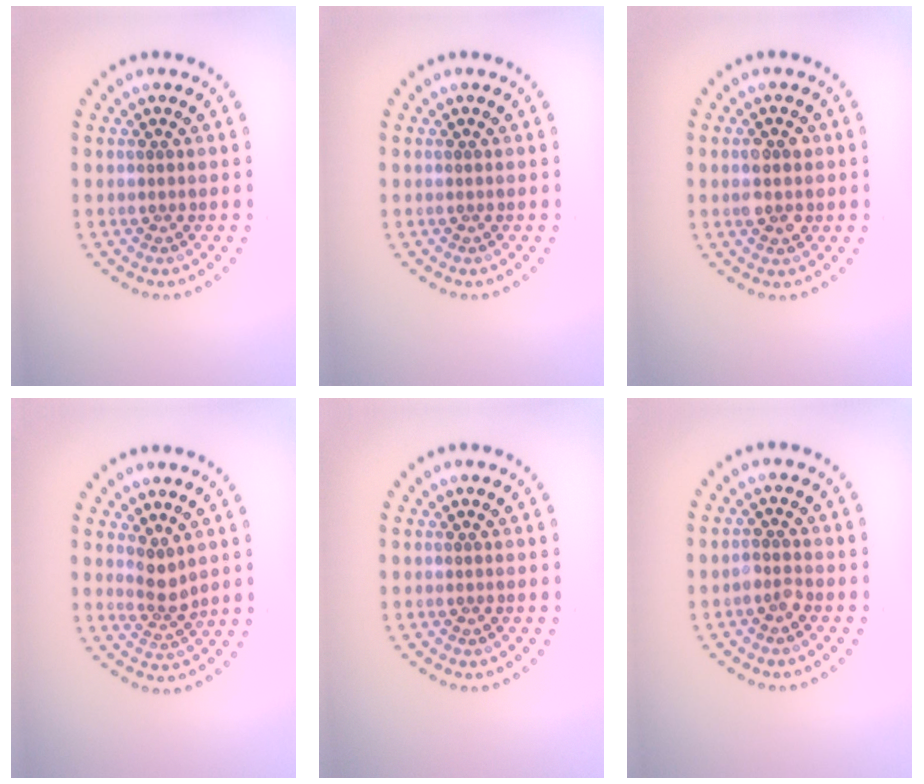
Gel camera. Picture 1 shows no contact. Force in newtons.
{"total": 0.0}
{"total": 2.8, "press": 2.8, "slide": 0.3}
{"total": 2.0, "press": 1.6, "slide": 1.3}
{"total": 0.0}
{"total": 1.2, "press": 1.1, "slide": 0.4}